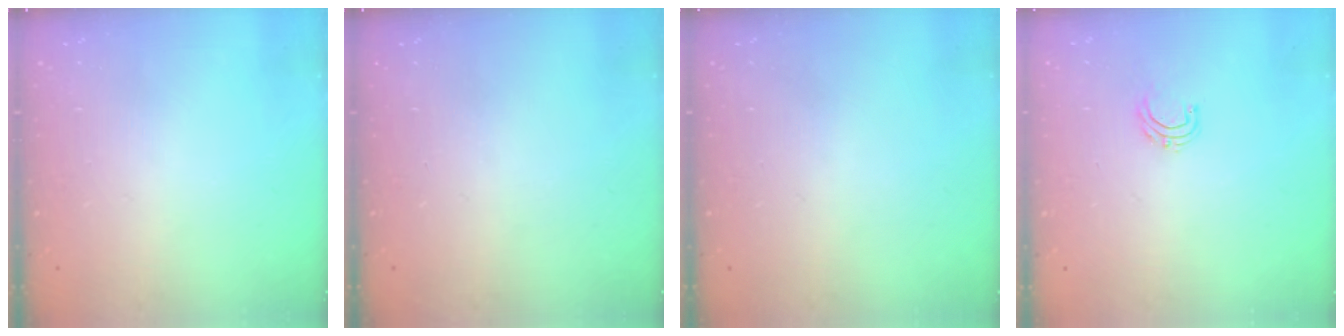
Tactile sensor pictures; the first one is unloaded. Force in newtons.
{"total": 0.0}
{"total": 0.0}
{"total": 4.7, "press": 4.7, "slide": 0.3}